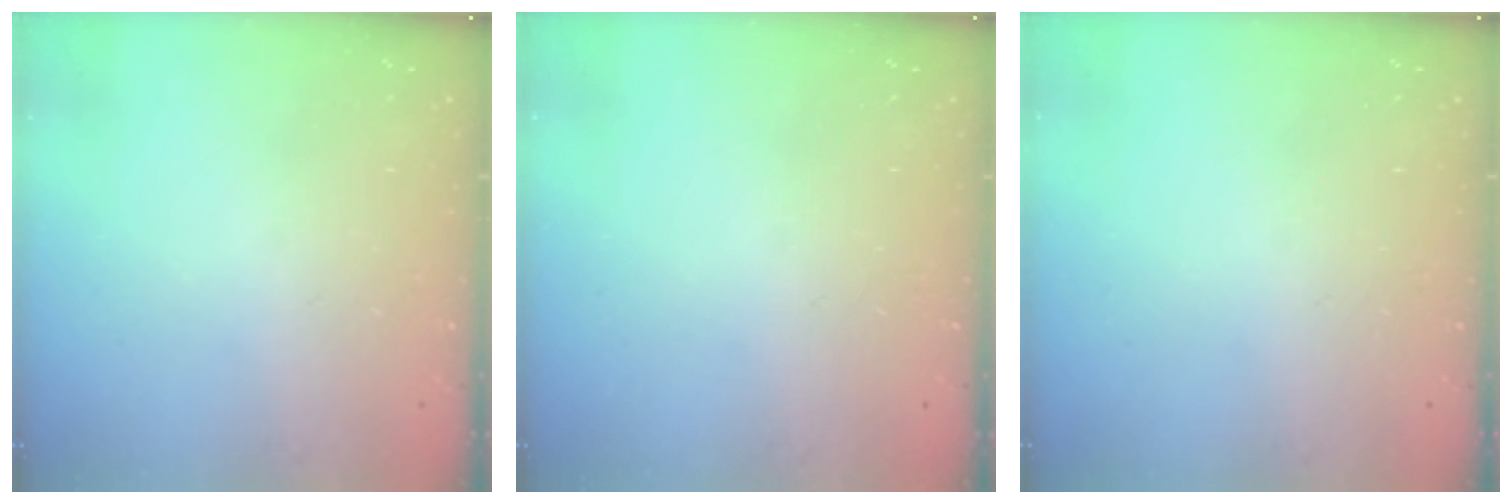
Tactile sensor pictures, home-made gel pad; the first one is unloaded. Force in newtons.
{"total": 0.0}
{"total": 0.0}